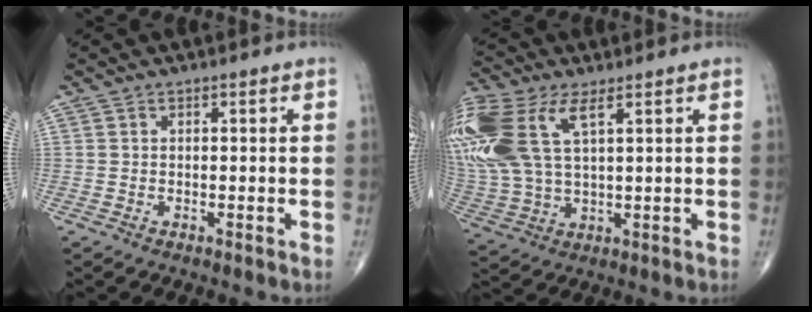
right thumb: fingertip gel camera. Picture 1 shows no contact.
{"total": 20.2, "force": [7.5, 10.1, 15.8], "torque": [-0.408, 0.009, 0.151]}